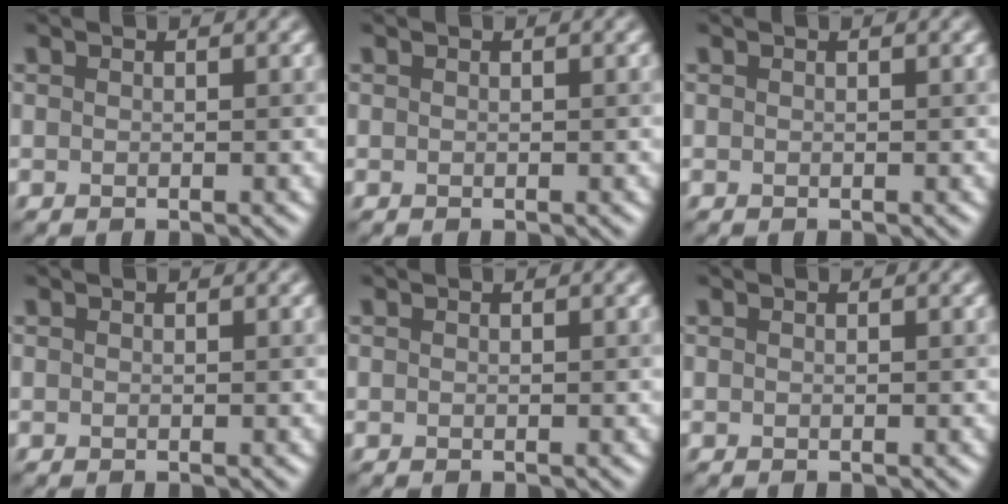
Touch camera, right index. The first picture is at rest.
{"total": 0.0}
{"total": 0.0}
{"total": 0.0}
{"total": 0.0}
{"total": 0.0}